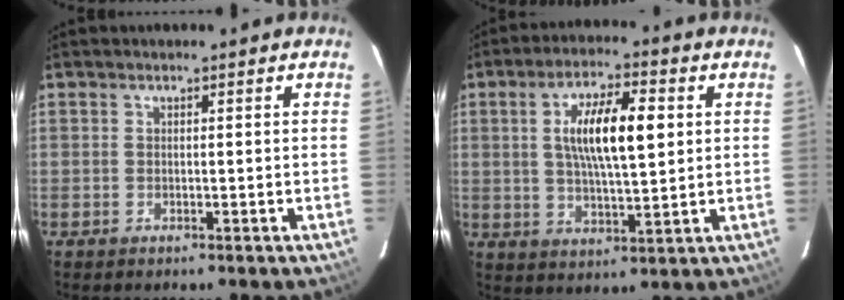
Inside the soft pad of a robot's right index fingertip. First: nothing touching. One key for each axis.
{"total": 11.5, "fx": 2.4, "fy": 3.4, "fz": 10.8, "tx": -0.191, "ty": 0.009, "tz": 0.043}